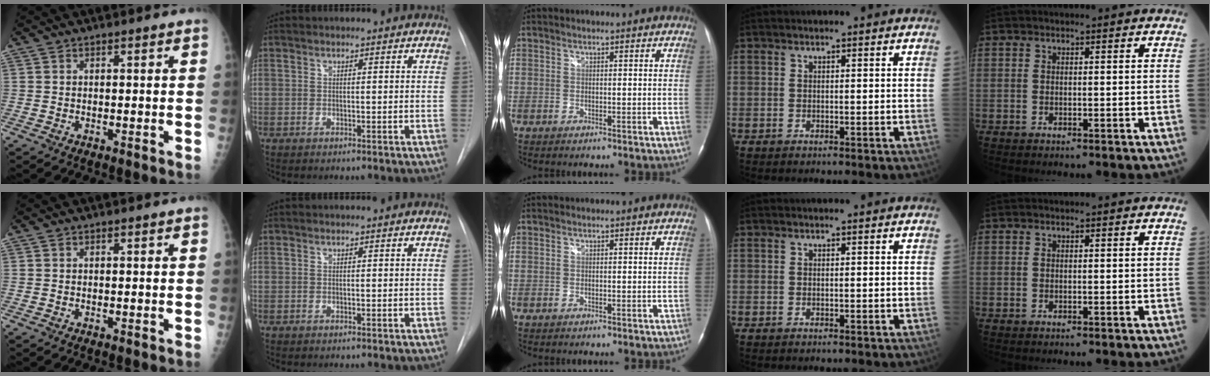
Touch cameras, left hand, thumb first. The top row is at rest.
{}